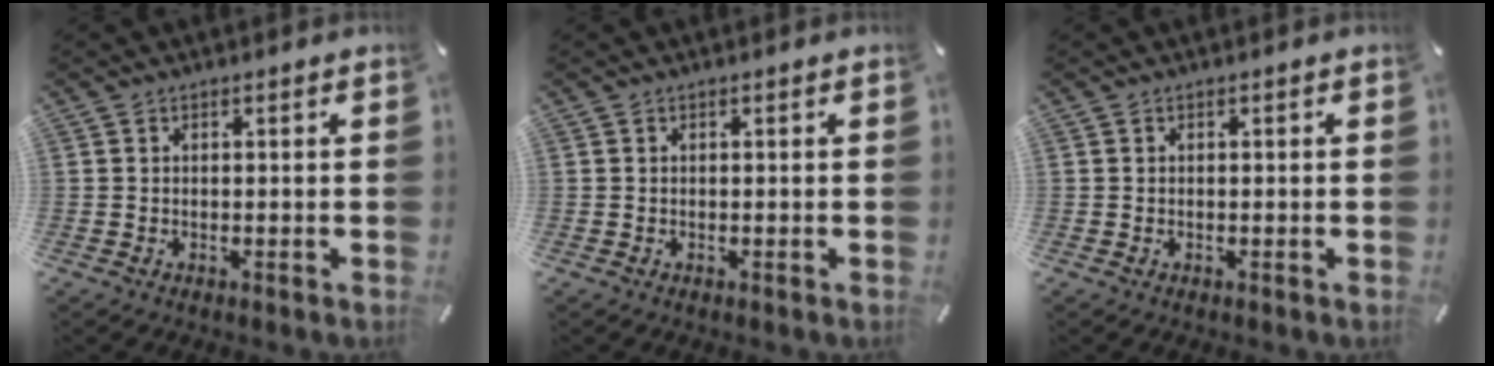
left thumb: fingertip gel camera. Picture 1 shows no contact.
{"total": 0.0}
{"total": 0.0}